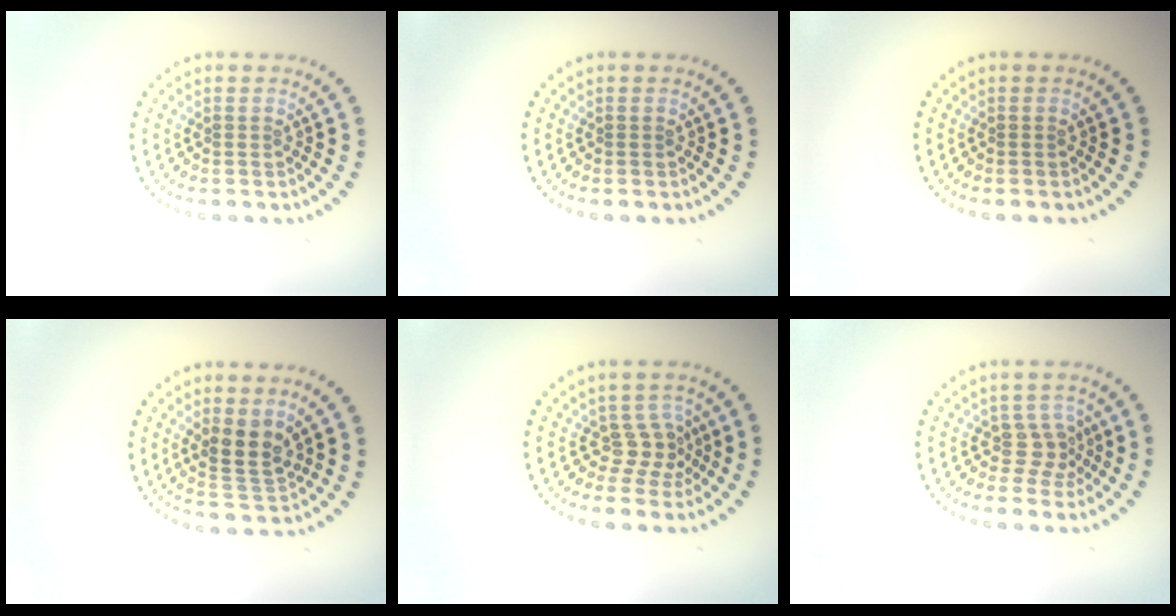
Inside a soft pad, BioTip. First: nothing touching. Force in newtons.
{"total": 0.0}
{"total": 0.0}
{"total": 3.7, "press": 3.3, "slide": 1.7}
{"total": 2.4, "press": 1.6, "slide": 1.7}
{"total": 2.4, "press": 1.6, "slide": 1.8}